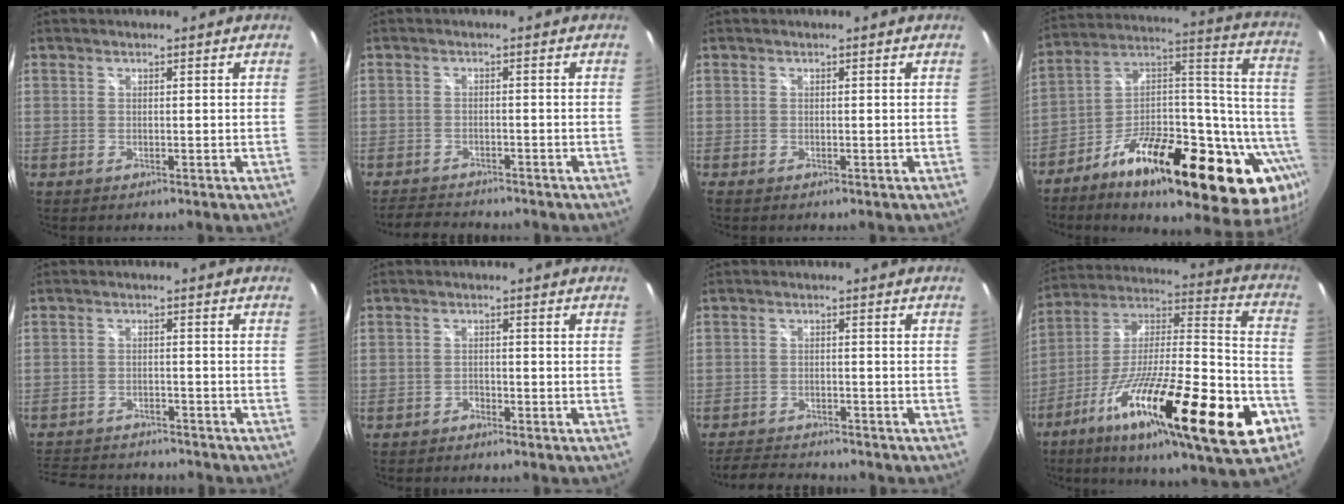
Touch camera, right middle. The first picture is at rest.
{"total": 4.8, "force": [-4.6, 1.1, 1.0], "torque": [-0.035, 0.001, -0.072]}
{"total": 0.0}
{"total": 32.1, "force": [-15.4, 11.5, 25.7], "torque": [-0.341, 0.039, -0.237]}
{"total": 13.6, "force": [-11.9, 4.5, 4.9], "torque": [-0.120, 0.000, -0.176]}
{"total": 1.4, "force": [-1.2, 0.6, 0.2], "torque": [-0.007, 0.000, -0.021]}
{"total": 6.1, "force": [-5.8, 1.2, 1.5], "torque": [-0.050, 0.000, -0.094]}
{"total": 32.4, "force": [-15.5, 6.7, 27.7], "torque": [-0.433, -0.044, -0.258]}